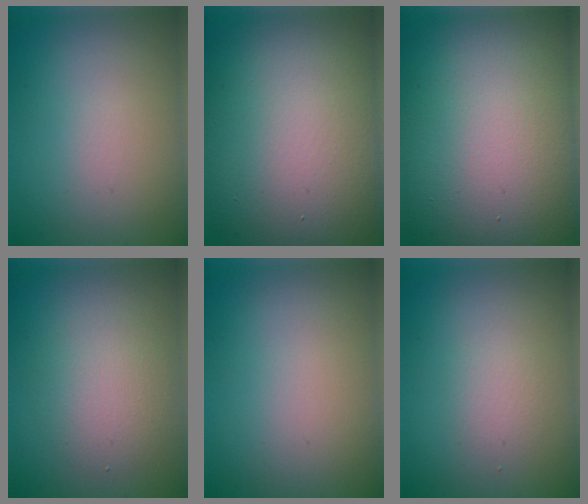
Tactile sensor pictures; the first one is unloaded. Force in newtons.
{"total": 16.1, "press": 16.1, "slide": 1.2}
{"total": 20.3, "press": 20.3, "slide": 1.1}
{"total": 3.2, "press": 3.2, "slide": 0.3}
{"total": 0.0}
{"total": 1.3, "press": 1.3, "slide": 0.1}